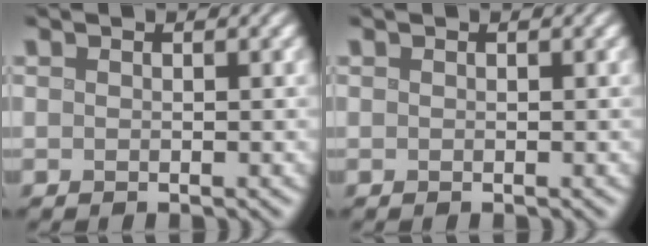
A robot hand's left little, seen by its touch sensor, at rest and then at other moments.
{"total": 0.0}